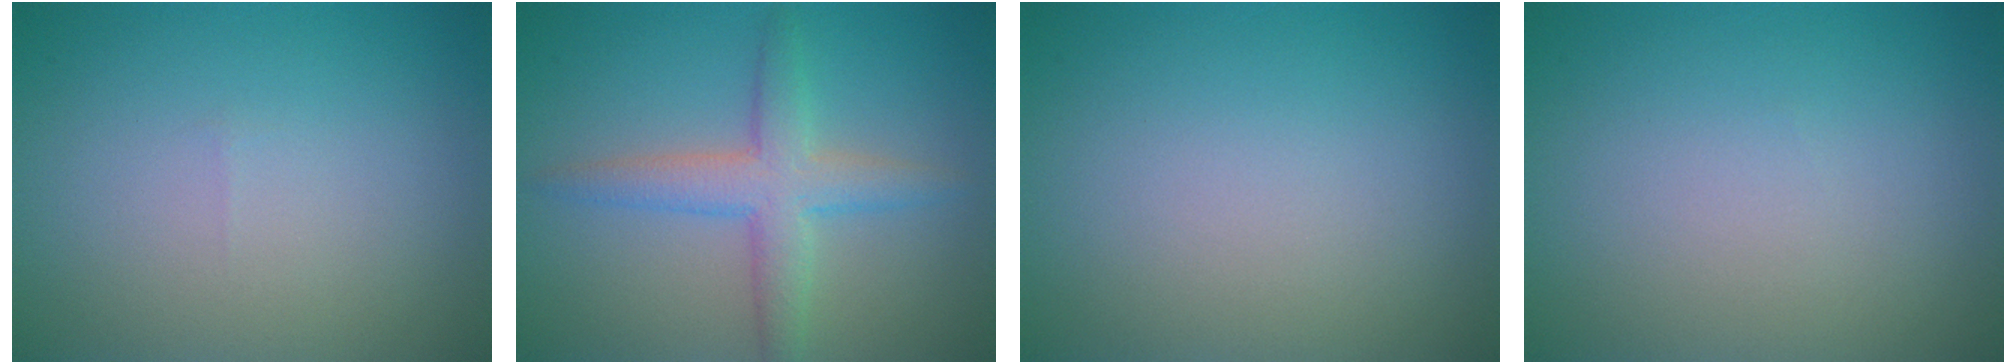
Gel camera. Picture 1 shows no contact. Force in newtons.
{"total": 3.9, "press": 3.9, "slide": 0.1}
{"total": 0.0}
{"total": 0.0}